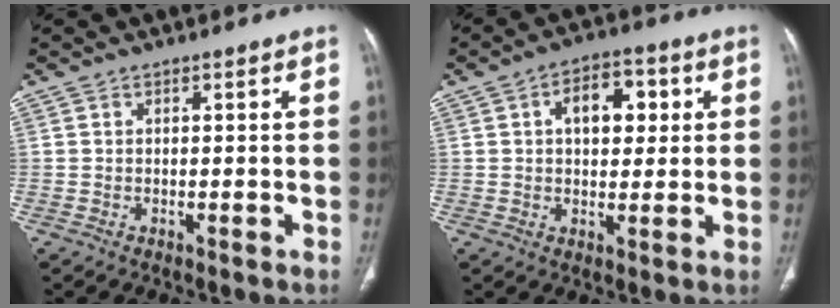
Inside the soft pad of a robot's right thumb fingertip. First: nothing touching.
{"total": 9.2, "force": [2.4, 5.6, 6.9], "torque": [-0.070, 0.008, 0.033]}